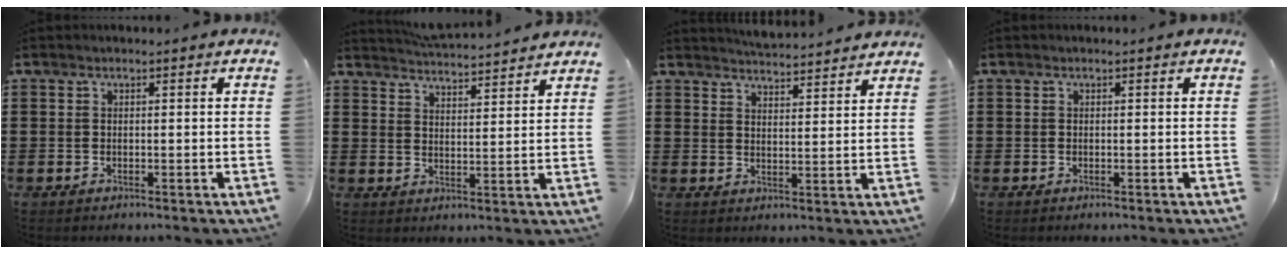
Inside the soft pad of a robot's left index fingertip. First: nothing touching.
{"total": 4.1, "force": [4.1, -0.4, 0.2], "torque": [-0.021, -0.028, 0.071]}
{"total": 4.0, "force": [4.0, -0.4, 0.1], "torque": [-0.015, -0.022, 0.070]}
{"total": 0.0}